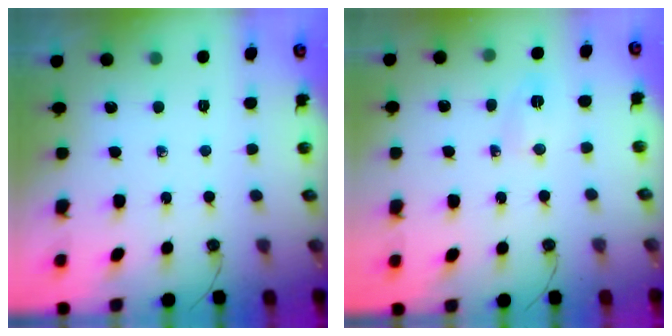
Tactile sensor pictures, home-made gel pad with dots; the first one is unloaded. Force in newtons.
{"total": 3.1, "press": 2.9, "slide": 1.1}